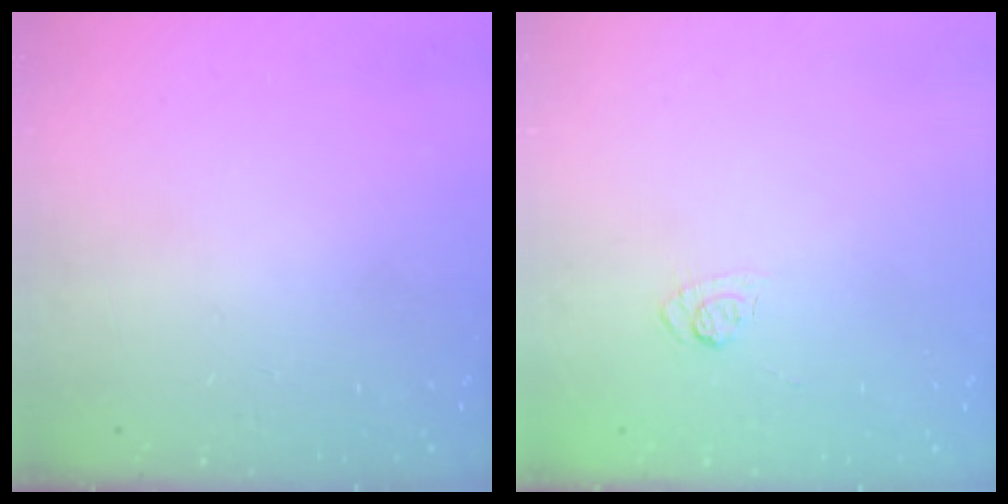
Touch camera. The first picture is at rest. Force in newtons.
{"total": 3.5, "press": 3.1, "slide": 1.6}